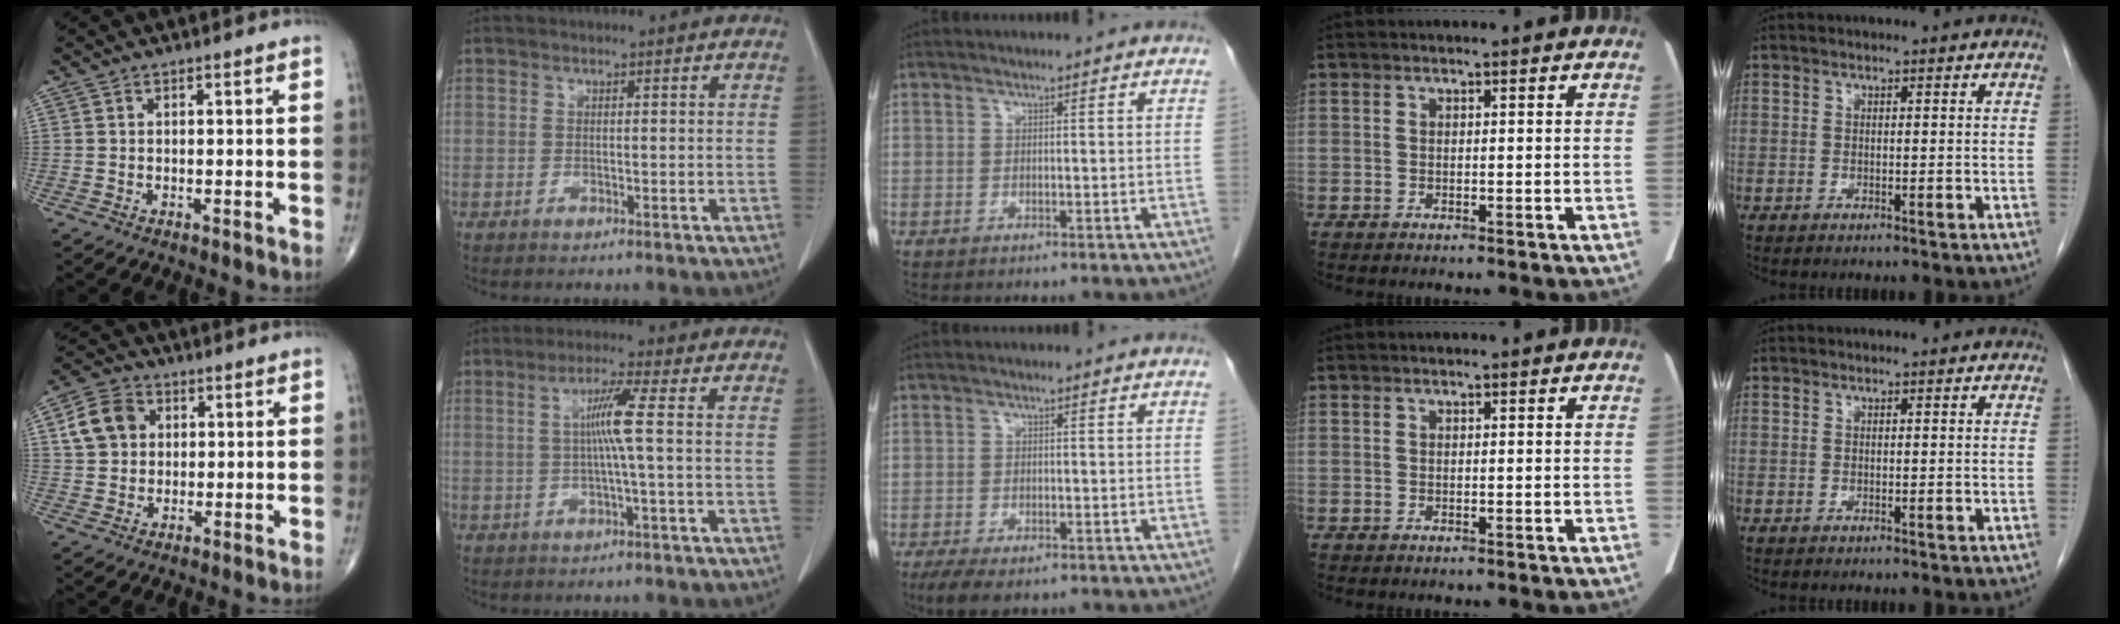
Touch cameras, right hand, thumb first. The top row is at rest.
{"thumb": {"total": 8.1, "force": [2.0, 6.6, 4.3], "torque": [-0.062, 0.006, 0.031]}, "index": {"total": 5.2, "force": [0.4, -1.0, 5.1], "torque": [-0.097, 0.006, 0.010]}, "middle": {"total": 4.6, "force": [-3.2, 1.8, 2.8], "torque": [-0.050, -0.010, -0.050]}}